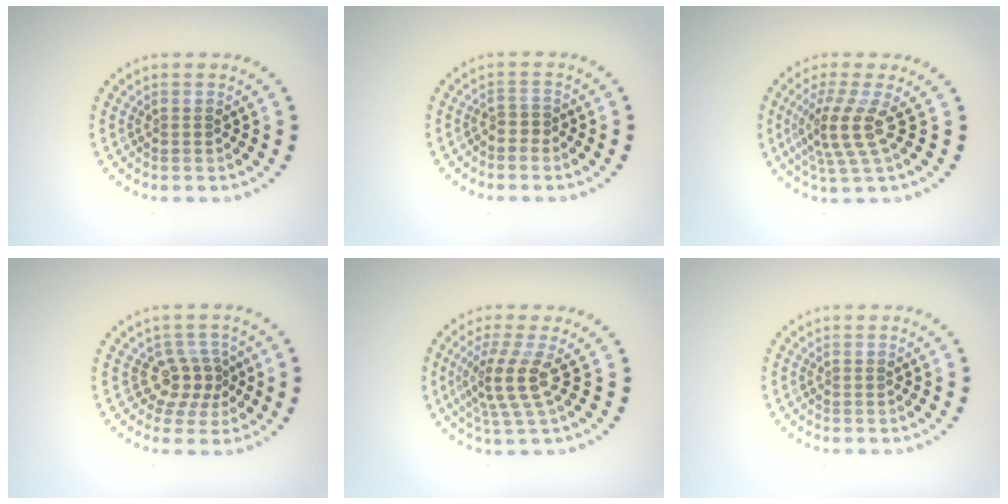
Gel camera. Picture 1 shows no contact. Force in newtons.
{"total": 1.0, "press": 0.7, "slide": 0.7}
{"total": 3.7, "press": 2.6, "slide": 2.6}
{"total": 2.8, "press": 2.1, "slide": 1.9}
{"total": 3.6, "press": 2.7, "slide": 2.4}
{"total": 0.0}